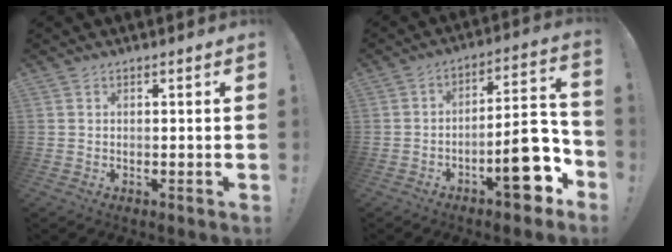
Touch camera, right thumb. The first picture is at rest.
{"total": 15.3, "force": [-7.2, 5.5, 12.3], "torque": [-0.141, 0.048, -0.111]}